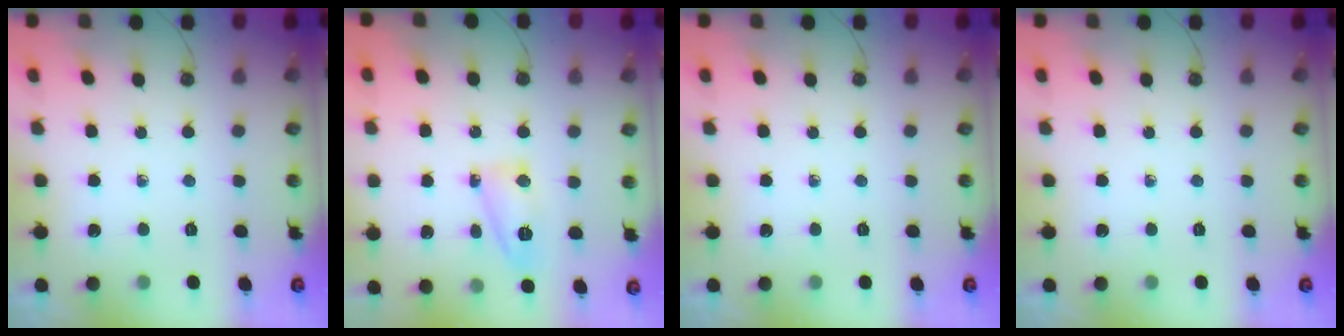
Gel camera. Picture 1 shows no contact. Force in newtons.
{"total": 6.8, "press": 6.8, "slide": 1.1}
{"total": 0.0}
{"total": 0.0}